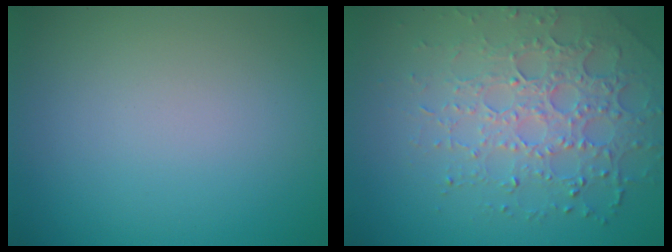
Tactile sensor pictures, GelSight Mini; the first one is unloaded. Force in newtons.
{"total": 5.2, "press": 4.3, "slide": 2.8}